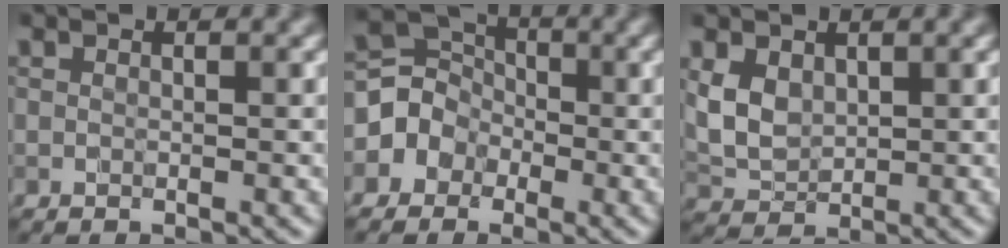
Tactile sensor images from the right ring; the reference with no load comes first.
{"total": 3.3, "force": [-1.0, 3.0, 0.6], "torque": [-0.004, 0.009, -0.036]}
{"total": 2.9, "force": [0.9, 2.1, 1.8], "torque": [-0.043, -0.004, 0.022]}